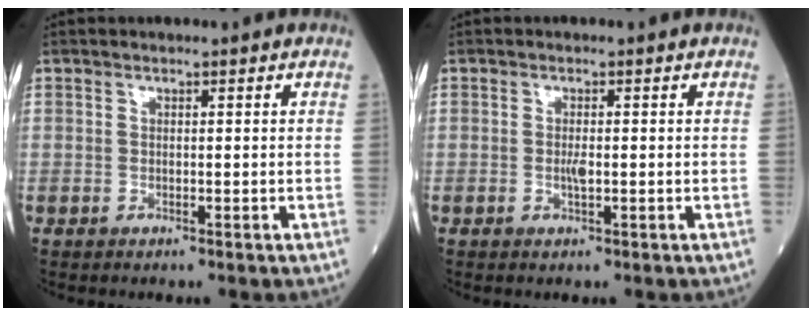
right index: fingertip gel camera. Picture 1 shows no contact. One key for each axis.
{"total": 1.4, "fx": -0.2, "fy": 0.2, "fz": 1.4, "tx": -0.031, "ty": -0.002, "tz": -0.003}